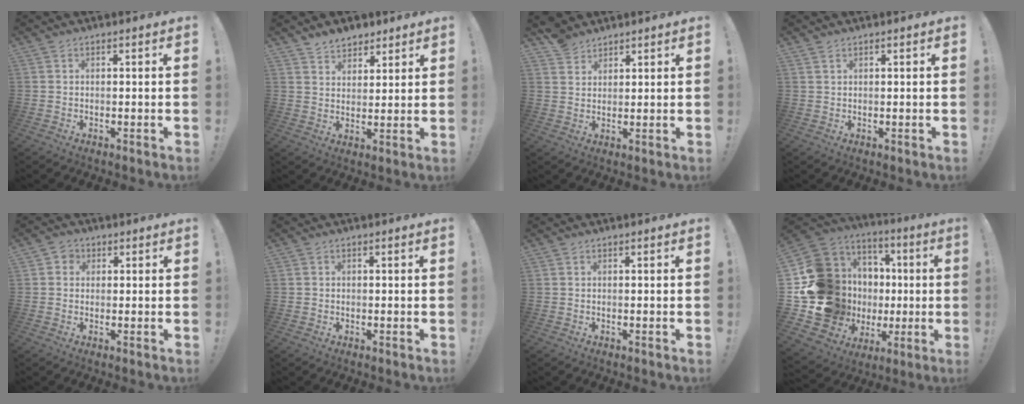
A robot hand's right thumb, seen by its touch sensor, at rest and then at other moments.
{"total": 6.0, "force": [4.9, 3.4, 0.6], "torque": [-0.004, -0.035, 0.093]}
{"total": 5.2, "force": [4.4, 2.7, 0.8], "torque": [-0.005, -0.027, 0.085]}
{"total": 1.0, "force": [0.8, 0.4, 0.5], "torque": [-0.003, -0.004, 0.014]}
{"total": 3.0, "force": [0.3, 2.8, 1.0], "torque": [-0.016, 0.006, 0.007]}
{"total": 1.1, "force": [0.0, 1.0, 0.1], "torque": [-0.006, 0.004, 0.000]}
{"total": 0.0}
{"total": 21.6, "force": [0.2, 18.1, 11.7], "torque": [-0.236, -0.027, 0.076]}